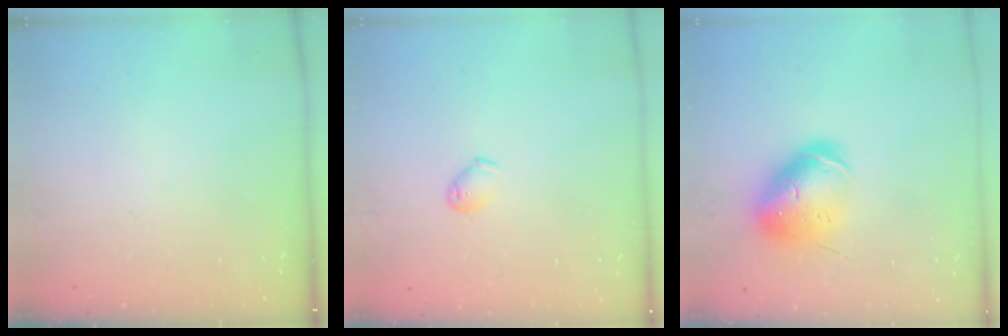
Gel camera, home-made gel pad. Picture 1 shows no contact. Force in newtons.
{"total": 4.5, "press": 4.4, "slide": 0.8}
{"total": 11.9, "press": 11.7, "slide": 2.1}